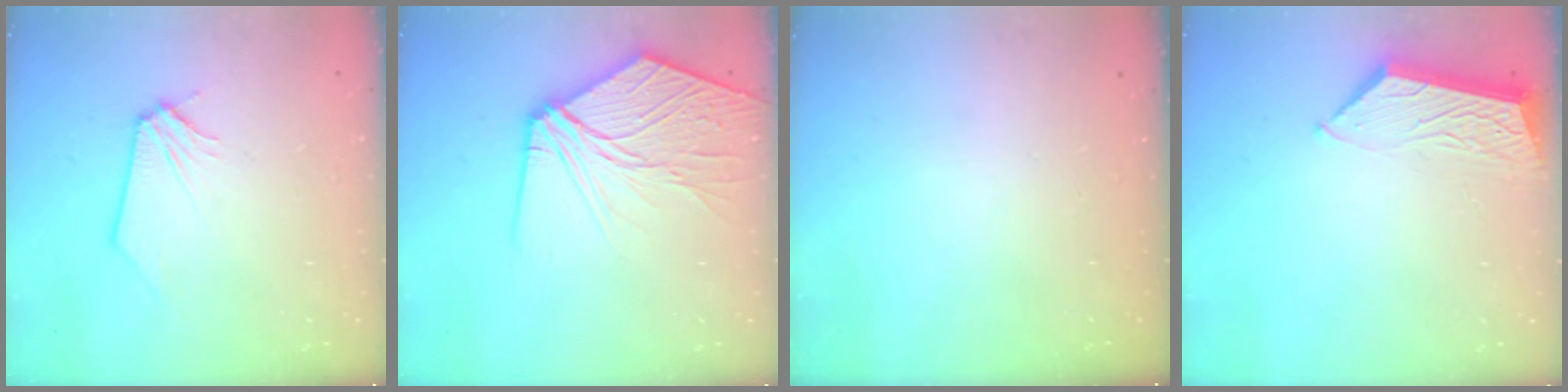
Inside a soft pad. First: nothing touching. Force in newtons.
{"total": 11.8, "press": 11.7, "slide": 1.5}
{"total": 0.0}
{"total": 6.4, "press": 6.4, "slide": 0.2}